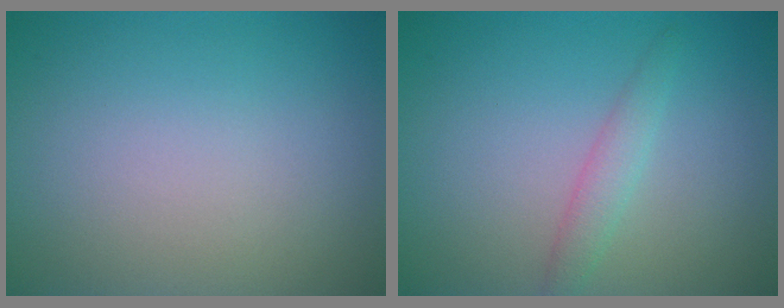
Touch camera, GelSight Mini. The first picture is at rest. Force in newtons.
{"total": 1.7, "press": 1.7, "slide": 0.1}